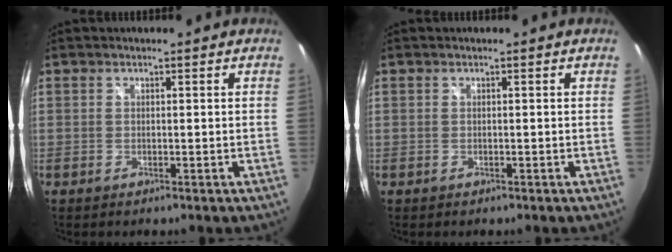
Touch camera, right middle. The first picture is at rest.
{"total": 0.0}